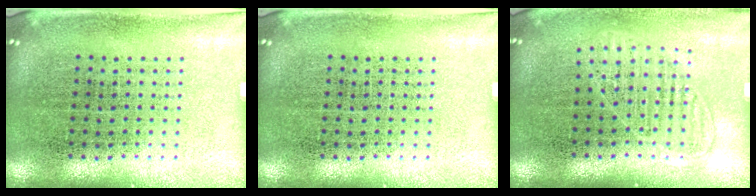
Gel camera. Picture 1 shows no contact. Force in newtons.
{"total": 0.0}
{"total": 1.3, "press": 1.1, "slide": 0.6}